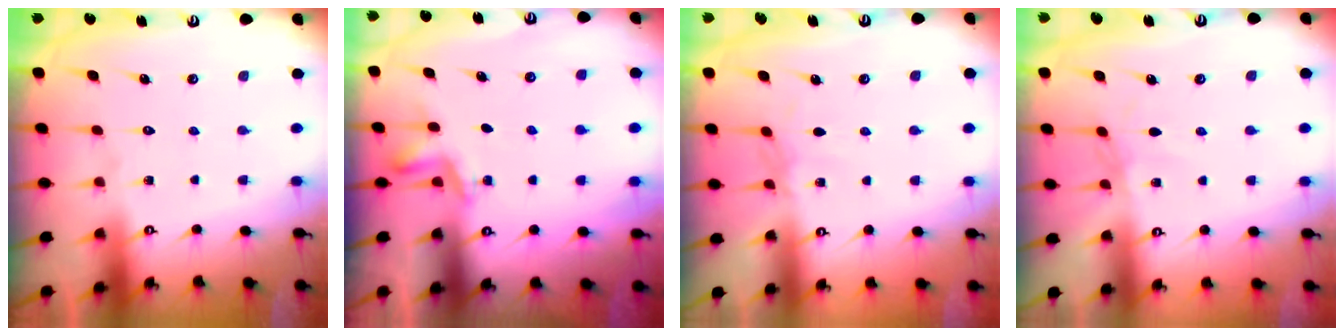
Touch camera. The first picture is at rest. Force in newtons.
{"total": 2.7, "press": 2.4, "slide": 1.2}
{"total": 2.1, "press": 2.0, "slide": 0.5}
{"total": 1.4, "press": 1.3, "slide": 0.3}